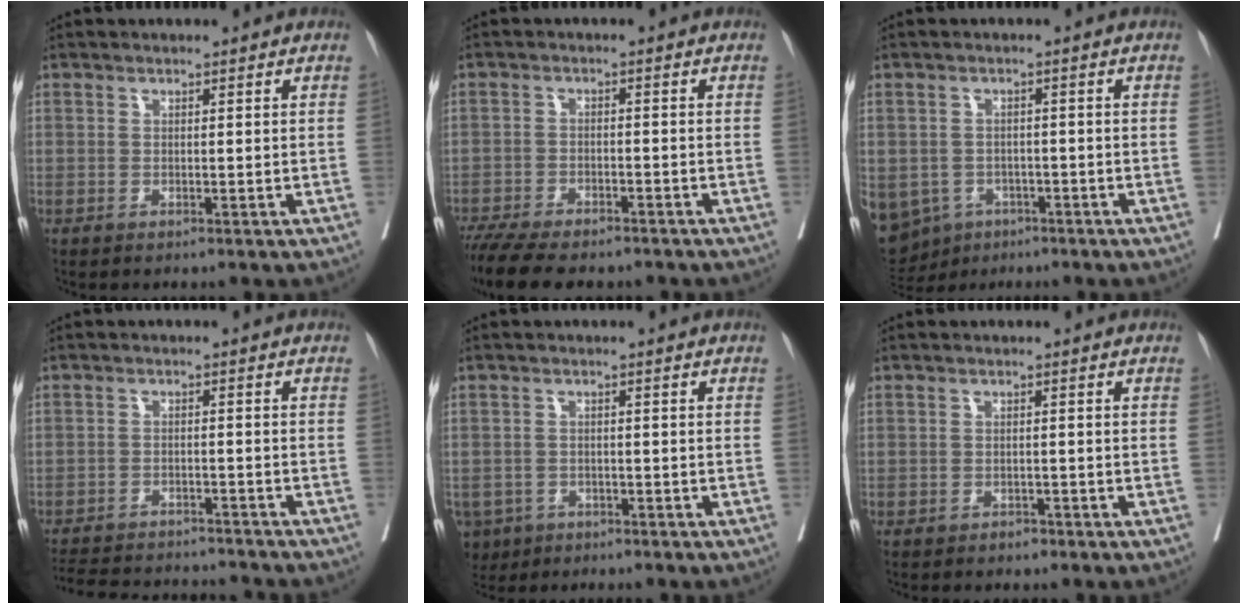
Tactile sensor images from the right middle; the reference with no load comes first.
{"total": 12.0, "force": [-10.1, 3.3, 5.6], "torque": [-0.094, -0.007, -0.151]}
{"total": 14.2, "force": [-6.8, 11.6, 4.8], "torque": [-0.152, -0.002, -0.085]}
{"total": 14.2, "force": [-13.5, 2.1, 4.0], "torque": [-0.079, -0.001, -0.187]}
{"total": 5.4, "force": [-3.4, 4.1, 1.0], "torque": [-0.022, 0.003, -0.052]}
{"total": 1.1, "force": [-0.9, 0.6, 0.3], "torque": [-0.007, 0.002, -0.013]}